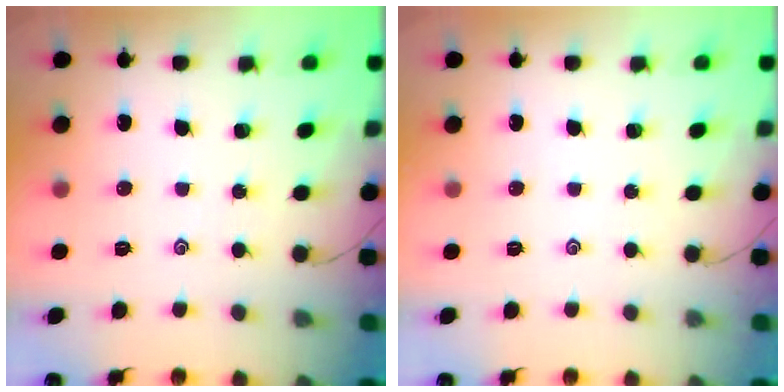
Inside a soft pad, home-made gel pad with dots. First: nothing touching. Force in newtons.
{"total": 0.0}